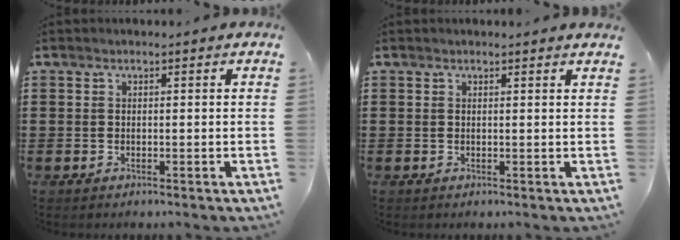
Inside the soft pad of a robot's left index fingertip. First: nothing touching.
{"total": 0.7, "force": [0.6, -0.1, 0.3], "torque": [-0.007, -0.002, 0.013]}